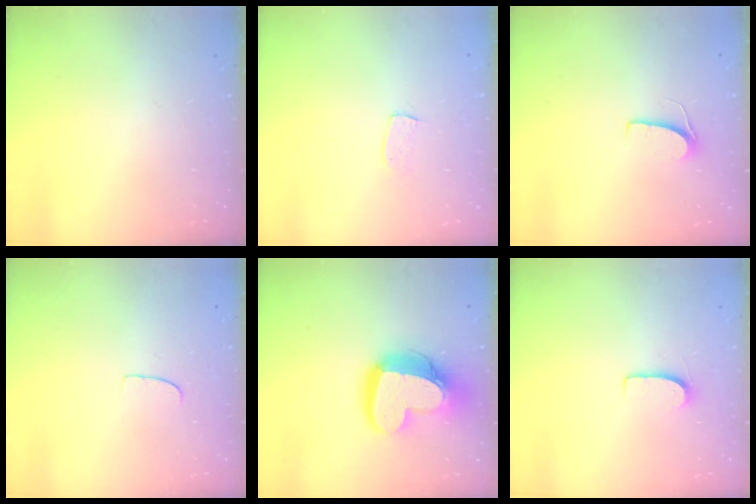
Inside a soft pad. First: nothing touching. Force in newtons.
{"total": 5.2, "press": 5.2, "slide": 0.3}
{"total": 5.9, "press": 5.9, "slide": 0.4}
{"total": 5.0, "press": 4.9, "slide": 0.5}
{"total": 18.9, "press": 18.8, "slide": 1.6}
{"total": 6.2, "press": 6.2, "slide": 0.6}